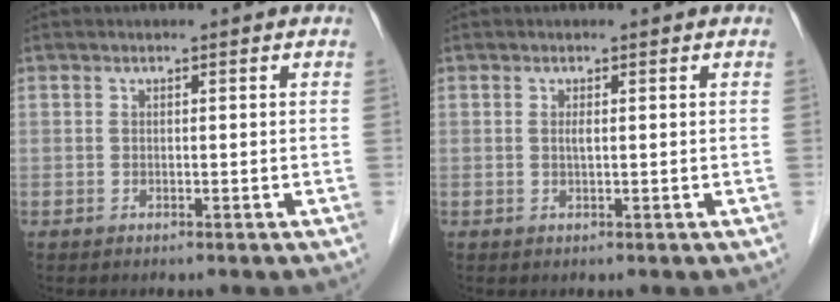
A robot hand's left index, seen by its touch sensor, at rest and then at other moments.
{"total": 0.8, "force": [-0.2, 0.0, 0.7], "torque": [-0.018, -0.004, -0.003]}